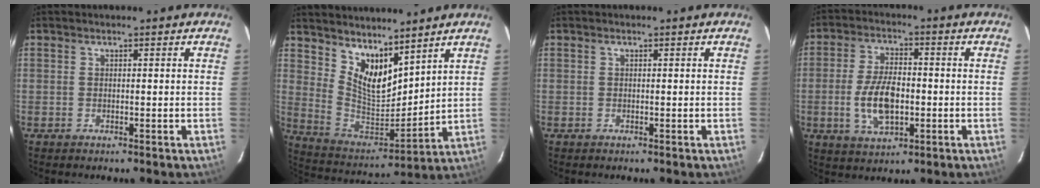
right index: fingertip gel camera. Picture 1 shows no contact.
{"total": 12.2, "force": [8.8, 5.1, 6.8], "torque": [-0.127, -0.014, 0.174]}
{"total": 0.0}
{"total": 10.0, "force": [-1.9, 5.1, 8.5], "torque": [-0.170, -0.002, -0.030]}